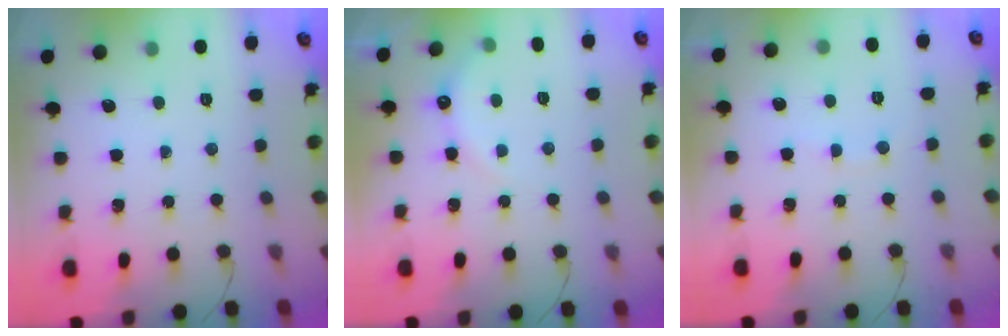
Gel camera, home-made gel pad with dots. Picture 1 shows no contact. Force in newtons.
{"total": 6.7, "press": 6.6, "slide": 1.0}
{"total": 4.2, "press": 4.2, "slide": 0.7}